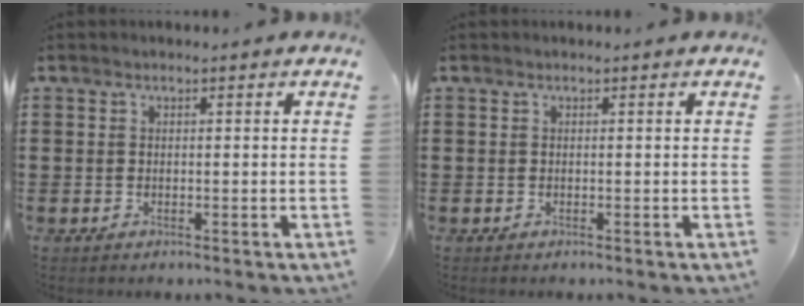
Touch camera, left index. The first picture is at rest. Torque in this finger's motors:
{"motor_torque": [0.00, 0.00, 0.00, 0.00]}